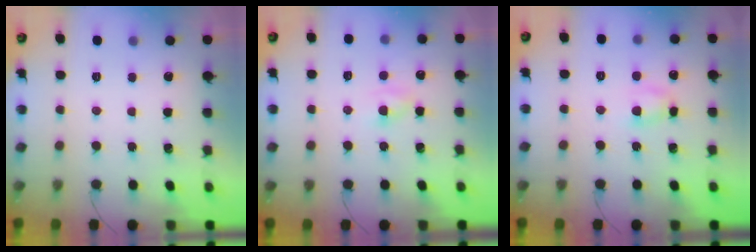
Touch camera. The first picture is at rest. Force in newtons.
{"total": 1.4, "press": 1.1, "slide": 0.8}
{"total": 4.1, "press": 3.9, "slide": 1.2}